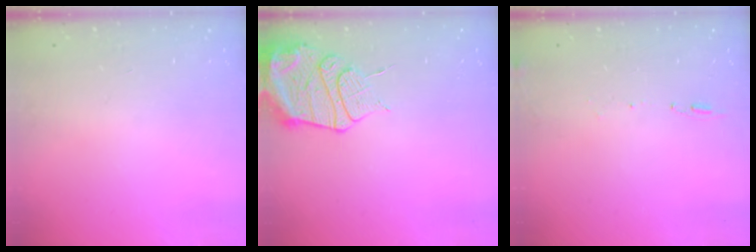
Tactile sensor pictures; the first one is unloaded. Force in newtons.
{"total": 13.1, "press": 13.0, "slide": 1.6}
{"total": 5.6, "press": 5.3, "slide": 1.7}